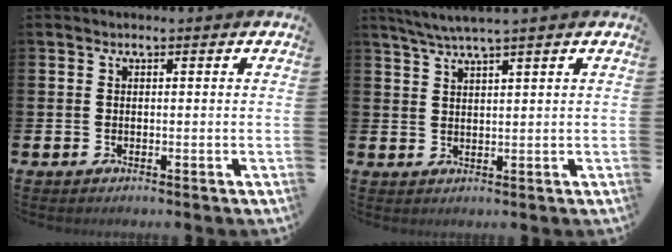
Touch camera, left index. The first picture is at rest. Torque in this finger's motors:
{"motor_torque": [-0.10, -0.32, 0.44, 0.13]}